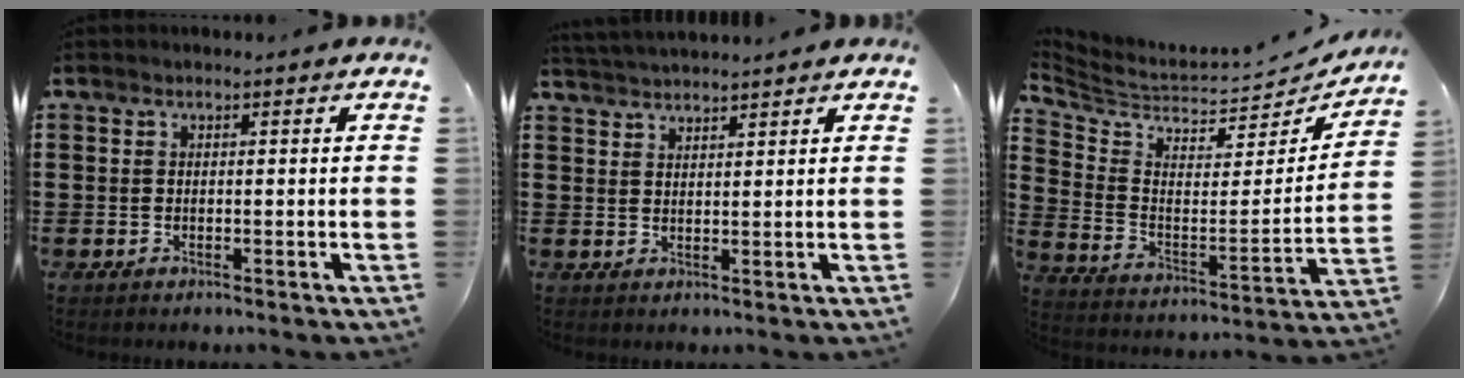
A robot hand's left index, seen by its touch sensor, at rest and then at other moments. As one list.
[{"total": 2.3, "force": [2.3, -0.4, -0.1], "torque": [-0.005, -0.006, 0.045]}, {"total": 4.2, "force": [3.6, 1.8, 1.1], "torque": [-0.051, -0.045, 0.059]}]